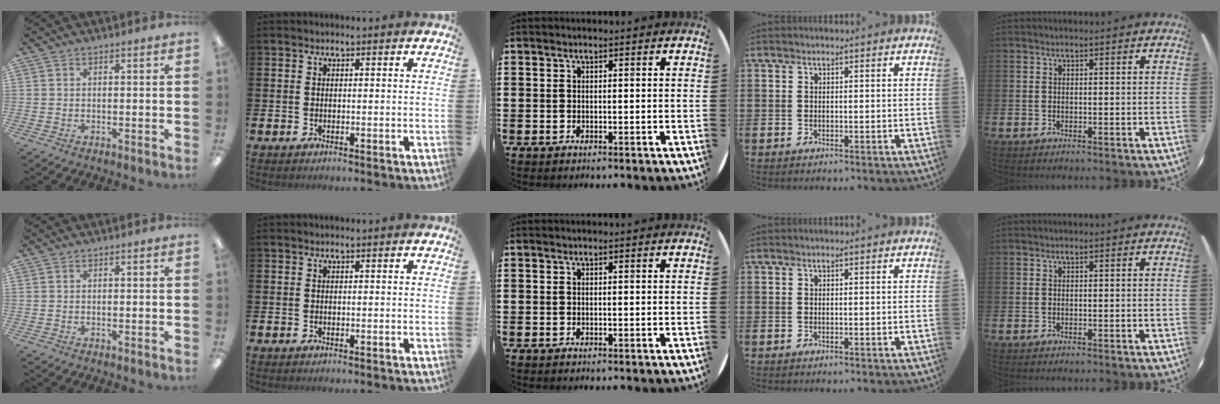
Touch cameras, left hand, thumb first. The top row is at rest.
{}